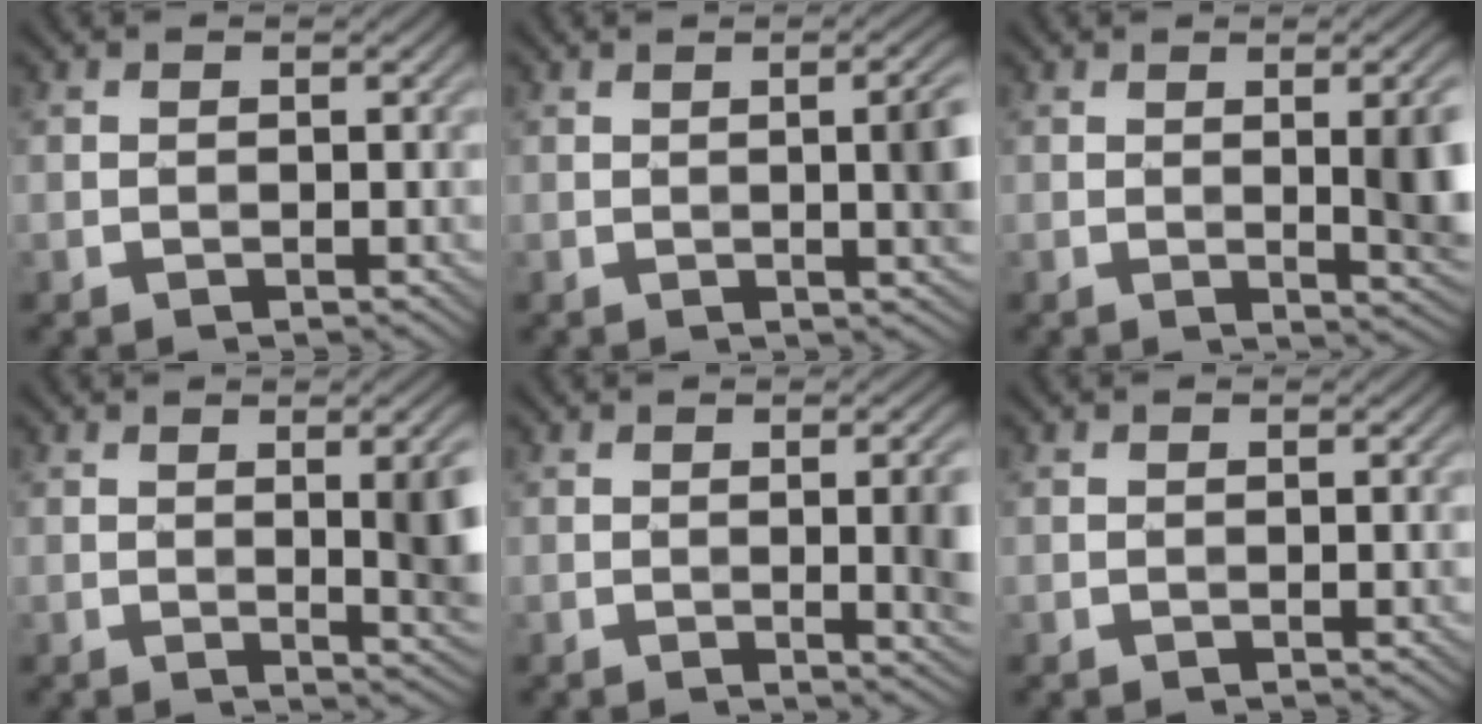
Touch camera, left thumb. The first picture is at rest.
{"total": 6.2, "force": [0.2, 1.6, 6.0], "torque": [-0.081, 0.005, 0.006]}
{"total": 9.2, "force": [0.1, 2.7, 8.8], "torque": [-0.104, 0.006, 0.003]}
{"total": 9.0, "force": [0.6, 2.5, 8.6], "torque": [-0.100, 0.009, 0.008]}
{"total": 6.9, "force": [-0.4, 1.8, 6.7], "torque": [-0.089, -0.004, 0.000]}
{"total": 0.0}